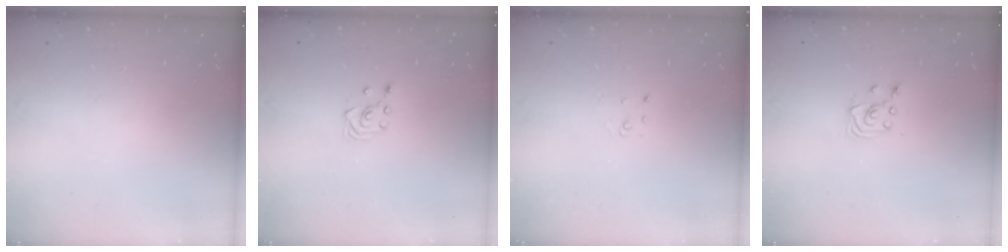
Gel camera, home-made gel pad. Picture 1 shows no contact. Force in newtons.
{"total": 3.0, "press": 2.6, "slide": 1.5}
{"total": 2.0, "press": 2.0, "slide": 0.2}
{"total": 3.4, "press": 3.4, "slide": 0.4}